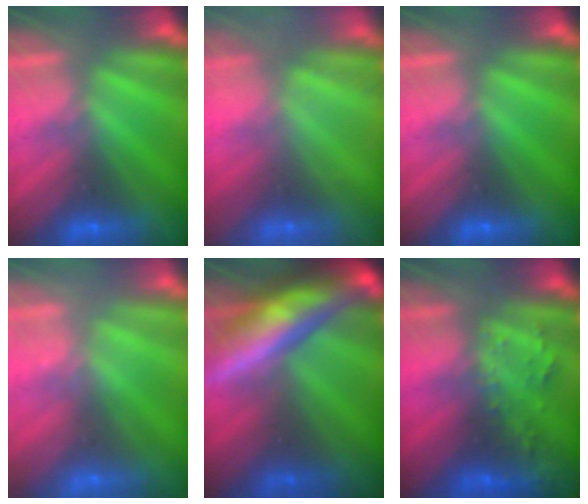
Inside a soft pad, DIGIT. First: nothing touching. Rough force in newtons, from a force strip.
{"total": 2.2}
{"total": 0.0}
{"total": 2.4}
{"total": 11.8}
{"total": 2.7}